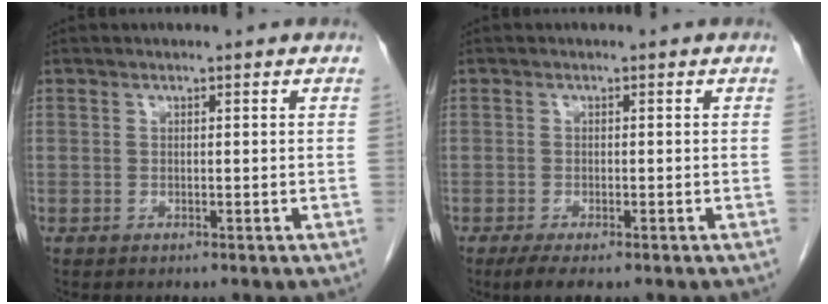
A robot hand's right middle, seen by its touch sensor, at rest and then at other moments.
{"total": 3.4, "force": [-2.2, 0.9, 2.3], "torque": [-0.044, -0.009, -0.035]}